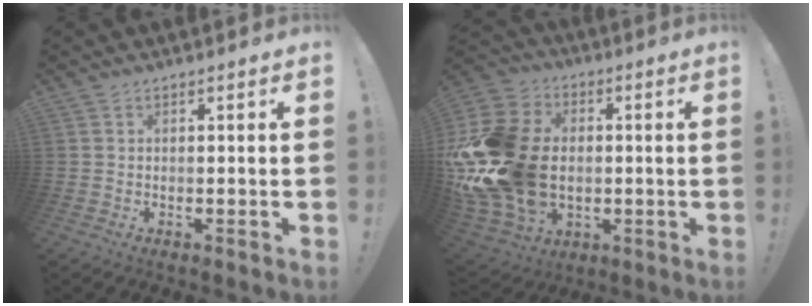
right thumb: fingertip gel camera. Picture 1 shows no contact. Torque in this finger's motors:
{"motor_torque": [2.56, 2.44, 2.77, 0.00, 1.01]}